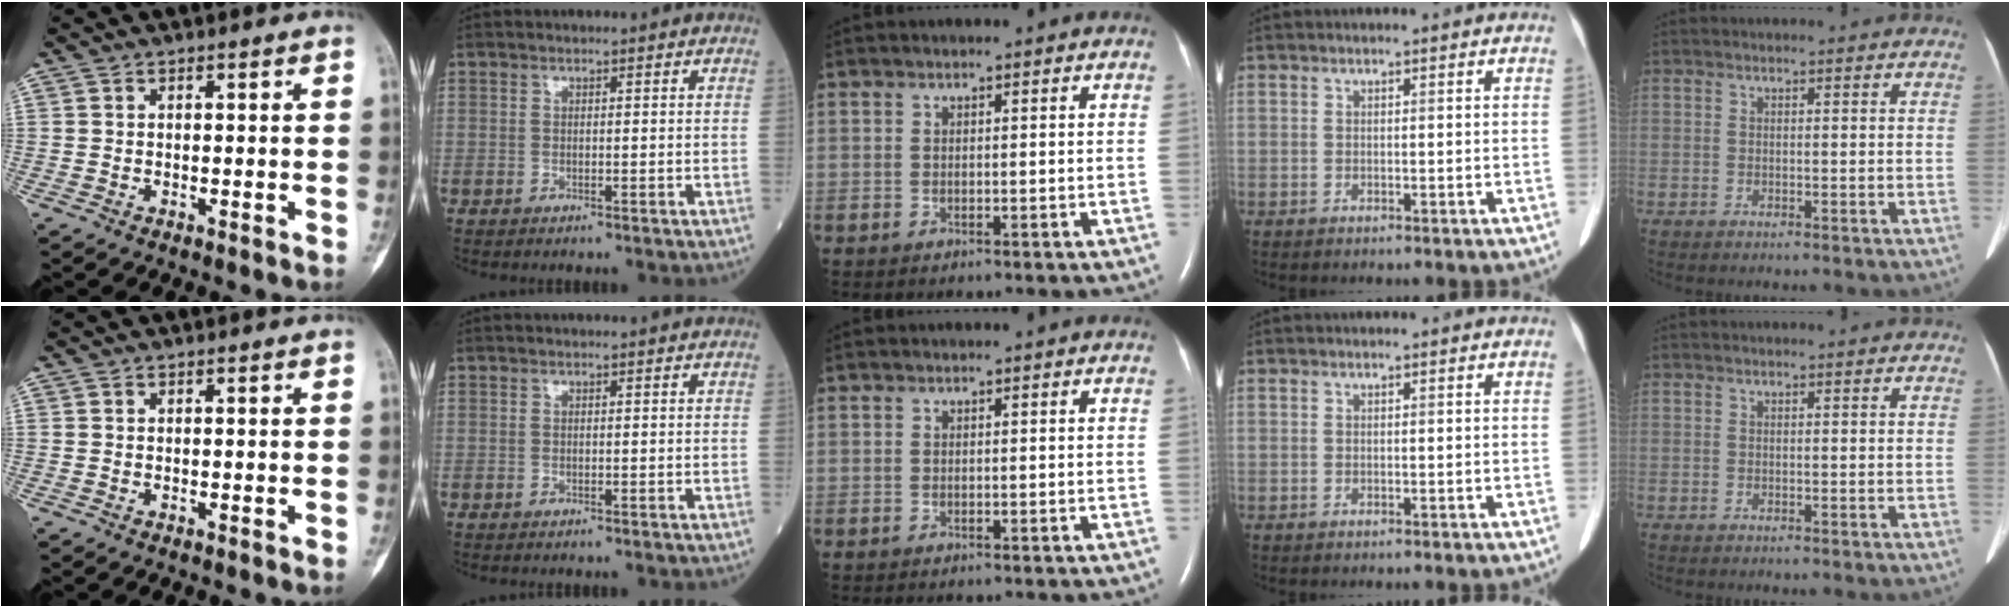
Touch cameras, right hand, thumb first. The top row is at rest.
{}